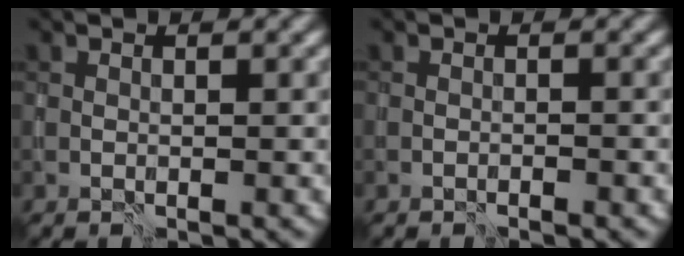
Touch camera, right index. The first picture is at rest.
{"total": 0.9, "force": [-0.8, 0.1, 0.4], "torque": [-0.009, -0.004, -0.015]}